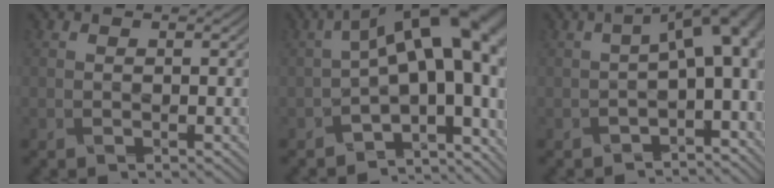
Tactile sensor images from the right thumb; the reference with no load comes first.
{"total": 16.4, "force": [-1.0, 8.1, 14.2], "torque": [-0.197, -0.012, 0.008]}
{"total": 10.2, "force": [-0.6, 5.2, 8.7], "torque": [-0.108, -0.003, 0.000]}